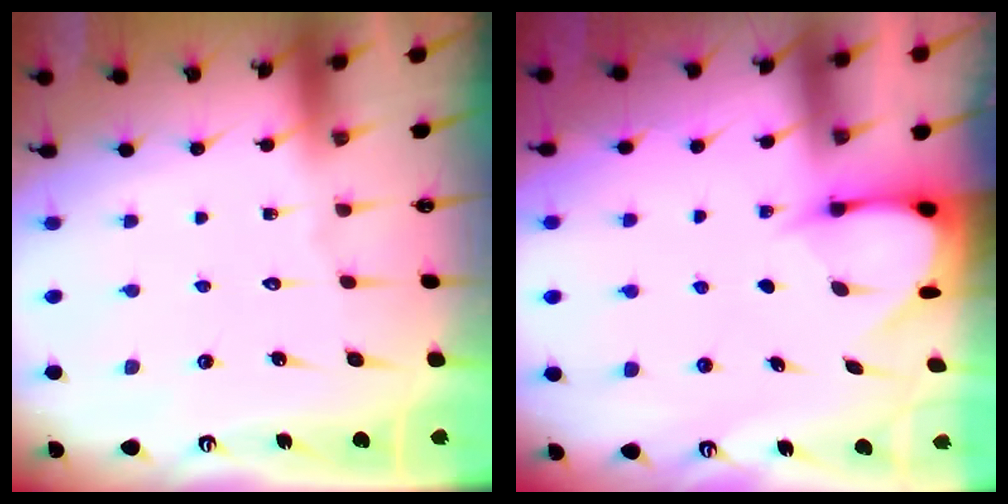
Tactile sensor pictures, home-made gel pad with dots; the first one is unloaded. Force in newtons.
{"total": 3.7, "press": 3.7, "slide": 0.3}